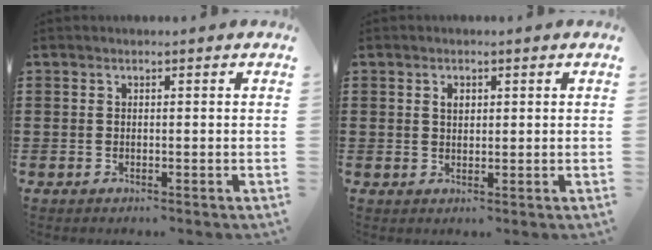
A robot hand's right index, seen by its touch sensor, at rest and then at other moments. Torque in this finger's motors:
{"motor_torque": [0.43, 0.06, 0.05, 0.05]}